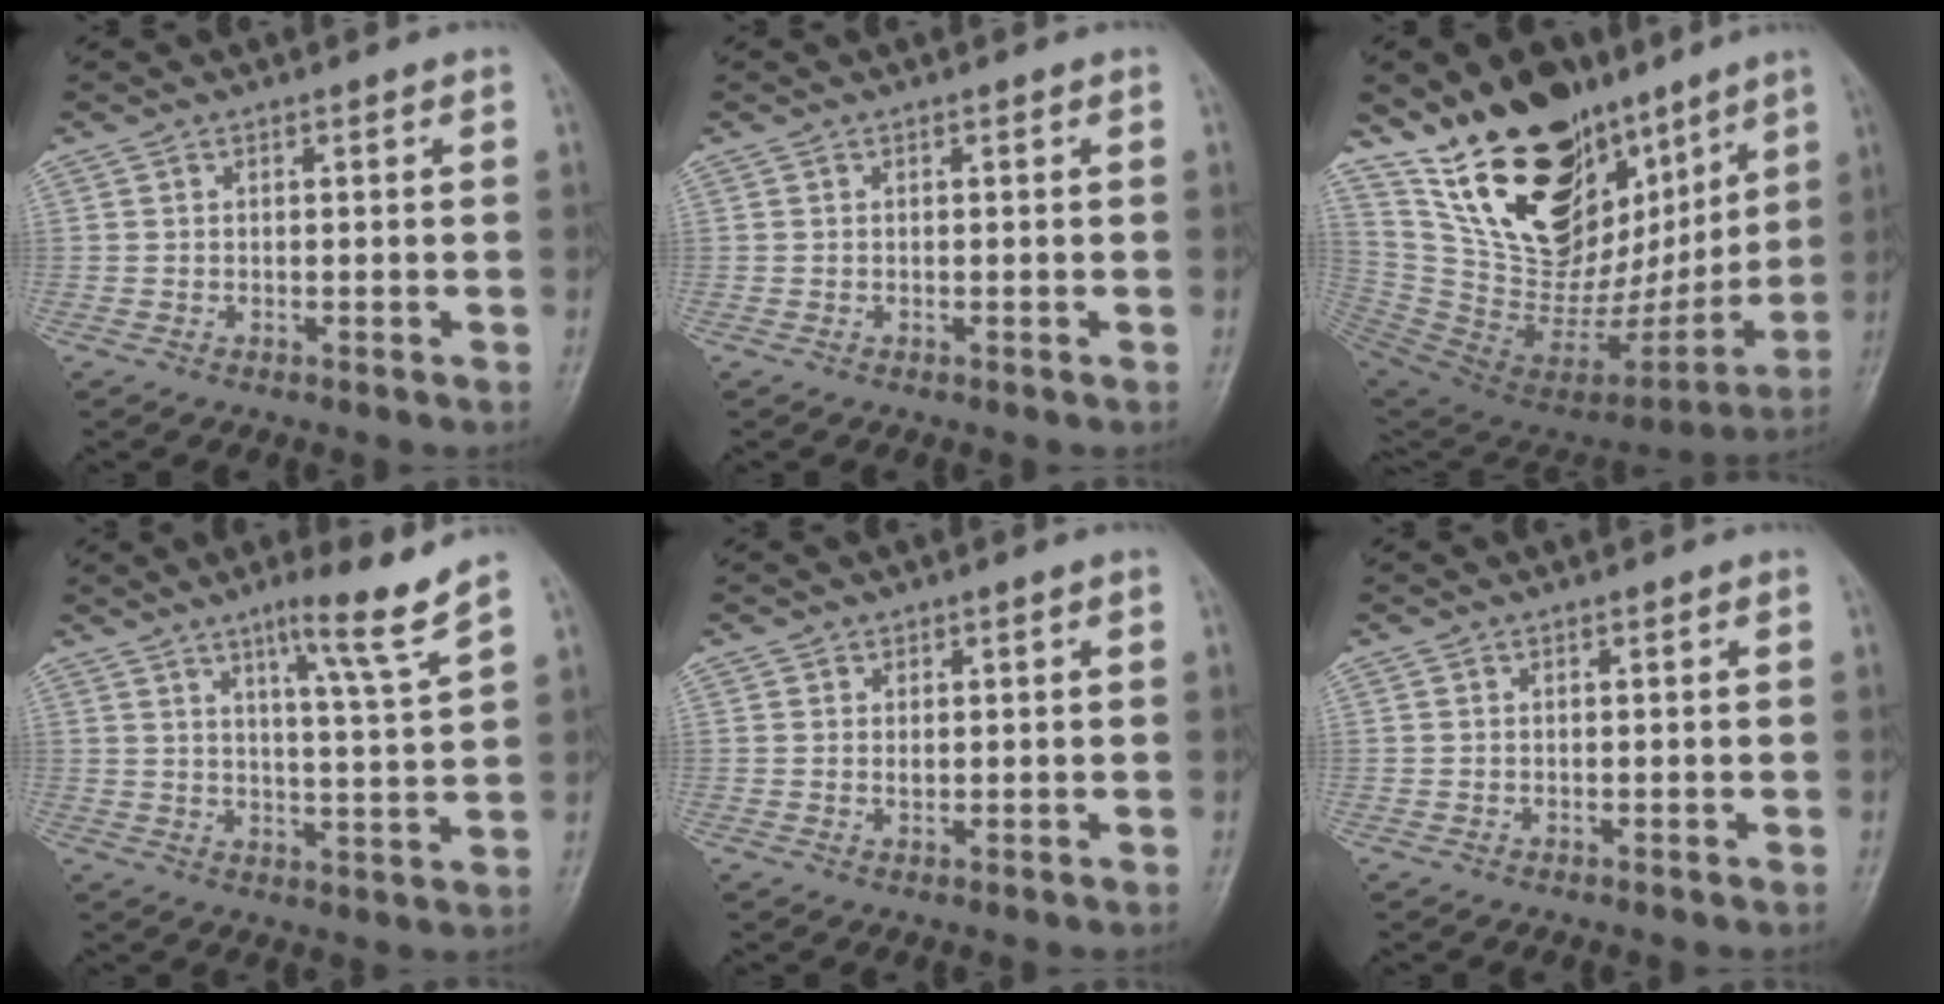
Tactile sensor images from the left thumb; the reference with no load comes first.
{"total": 0.0}
{"total": 31.1, "force": [16.8, 17.6, 19.5], "torque": [-0.268, -0.045, 0.299]}
{"total": 8.9, "force": [6.0, -1.1, 6.4], "torque": [-0.096, -0.048, 0.097]}
{"total": 1.2, "force": [0.4, 0.9, 0.7], "torque": [-0.005, 0.001, 0.007]}
{"total": 0.0}